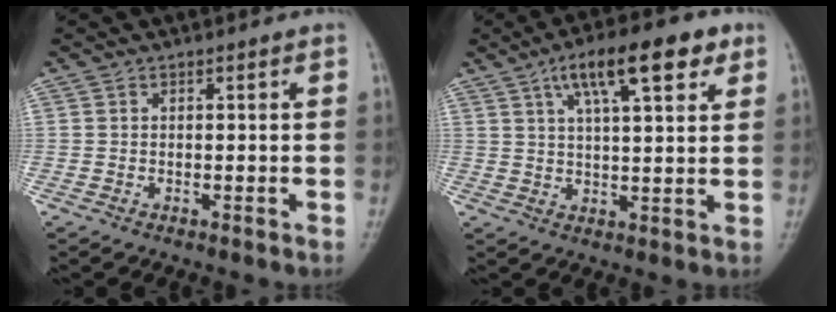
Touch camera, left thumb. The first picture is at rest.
{"total": 13.0, "force": [6.4, 4.2, 10.6], "torque": [-0.146, -0.002, 0.098]}